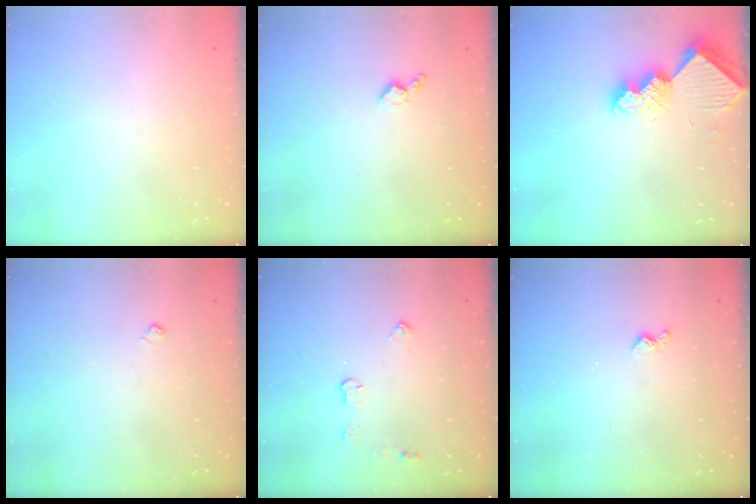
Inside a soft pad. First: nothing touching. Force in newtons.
{"total": 5.7, "press": 5.7, "slide": 0.7}
{"total": 10.8, "press": 10.7, "slide": 1.2}
{"total": 3.9, "press": 3.8, "slide": 0.6}
{"total": 3.7, "press": 3.6, "slide": 0.5}
{"total": 3.8, "press": 3.7, "slide": 0.7}